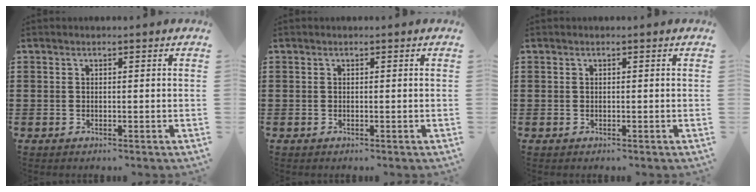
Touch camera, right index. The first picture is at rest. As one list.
[{"total": 0.0}, {"total": 0.0}]